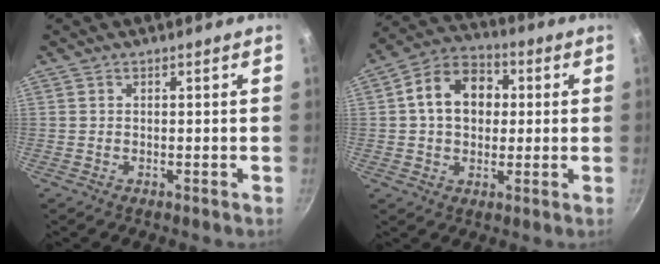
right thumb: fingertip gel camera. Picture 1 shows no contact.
{"total": 12.5, "force": [1.7, 9.4, 8.0], "torque": [-0.099, 0.022, 0.011]}